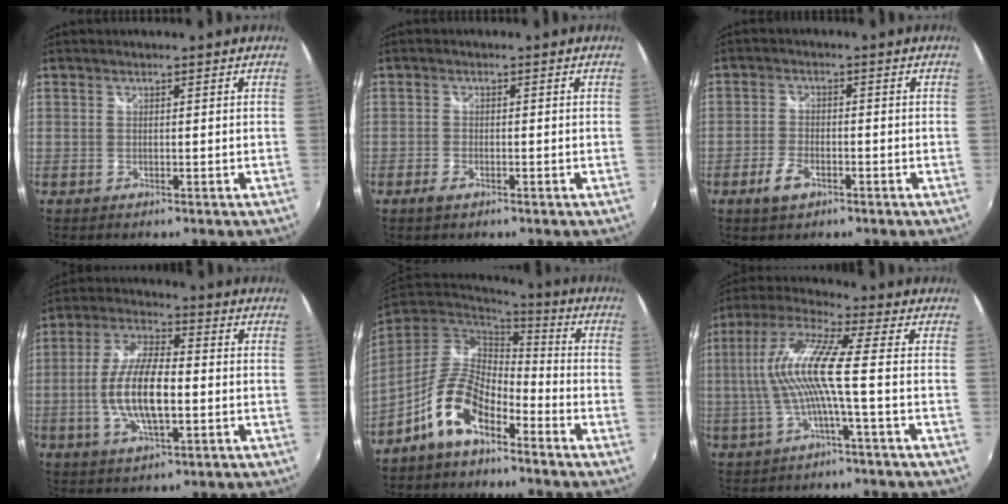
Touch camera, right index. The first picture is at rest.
{"total": 2.0, "force": [-1.4, 0.9, 1.2], "torque": [-0.028, -0.002, -0.026]}
{"total": 4.7, "force": [-2.6, 2.5, 3.0], "torque": [-0.072, -0.002, -0.049]}
{"total": 12.2, "force": [-1.9, 4.3, 11.2], "torque": [-0.228, 0.003, -0.036]}
{"total": 11.6, "force": [-6.9, 5.3, 7.7], "torque": [-0.159, 0.011, -0.130]}
{"total": 11.1, "force": [-1.3, -0.3, 11.0], "torque": [-0.215, 0.005, -0.023]}